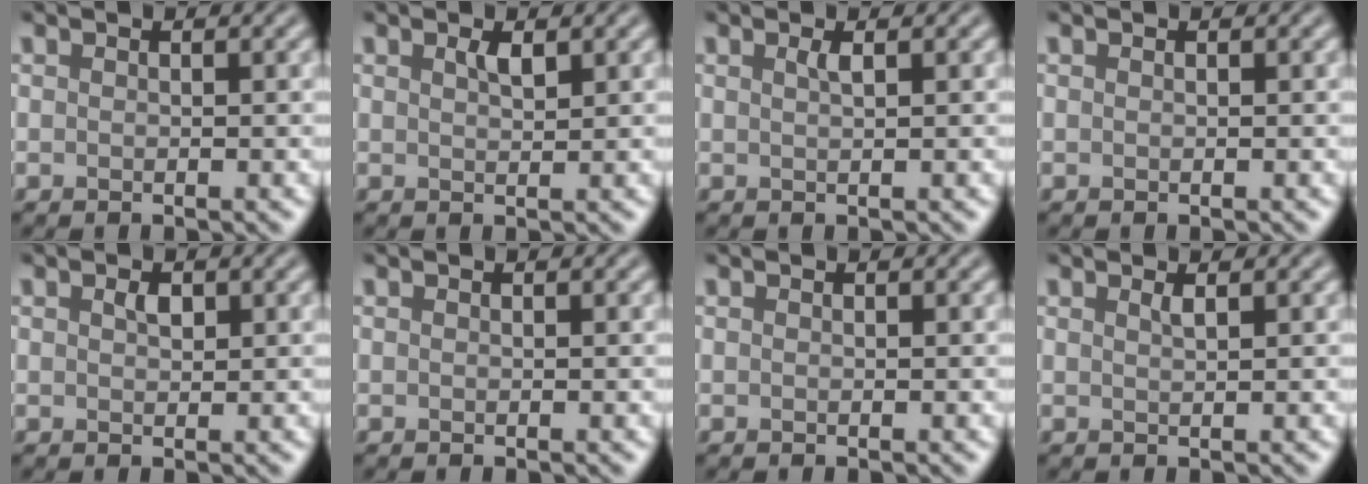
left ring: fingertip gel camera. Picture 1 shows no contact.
{"total": 1.2, "force": [0.7, 0.3, 0.9], "torque": [-0.019, -0.002, 0.013]}
{"total": 1.0, "force": [0.4, 0.3, 0.8], "torque": [-0.011, 0.000, 0.006]}
{"total": 0.0}
{"total": 1.0, "force": [0.5, 0.6, 0.7], "torque": [-0.014, 0.000, 0.008]}
{"total": 0.0}
{"total": 0.0}
{"total": 0.8, "force": [0.5, 0.2, 0.6], "torque": [-0.005, 0.000, 0.008]}